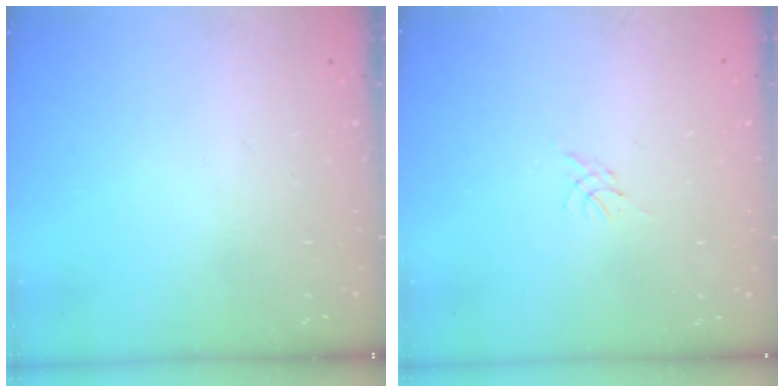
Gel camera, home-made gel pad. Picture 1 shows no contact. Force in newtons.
{"total": 0.0}